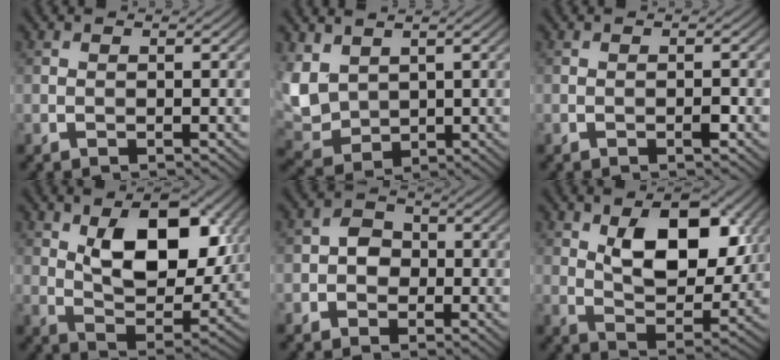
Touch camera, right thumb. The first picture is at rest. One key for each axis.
{"total": 7.2, "fx": 2.5, "fy": 5.2, "fz": 4.3, "tx": -0.140, "ty": -0.004, "tz": 0.054}
{"total": 0.9, "fx": -0.5, "fy": 0.2, "fz": 0.7, "tx": -0.010, "ty": 0.002, "tz": -0.008}
{"total": 12.3, "fx": 4.1, "fy": 6.6, "fz": 9.6, "tx": -0.155, "ty": -0.011, "tz": 0.072}
{"total": 3.0, "fx": -0.7, "fy": 2.6, "fz": 1.5, "tx": -0.016, "ty": 0.003, "tz": -0.025}
{"total": 11.2, "fx": 3.8, "fy": 6.0, "fz": 8.7, "tx": -0.141, "ty": -0.007, "tz": 0.065}